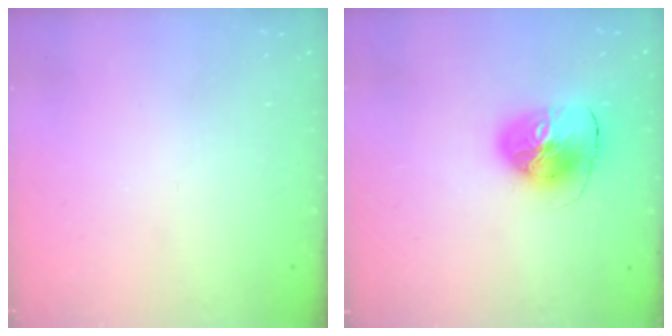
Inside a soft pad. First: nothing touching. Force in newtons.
{"total": 11.3, "press": 11.2, "slide": 1.4}